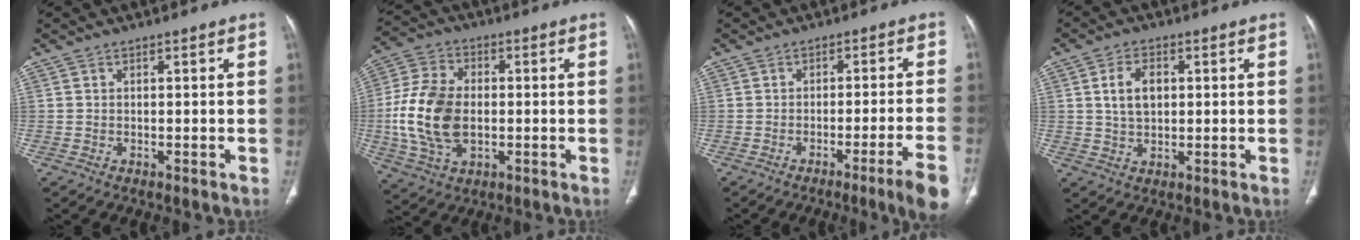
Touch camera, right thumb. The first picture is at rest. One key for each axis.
{"total": 14.8, "fx": -1.3, "fy": 9.5, "fz": 11.3, "tx": -0.230, "ty": 0.009, "tz": -0.019}
{"total": 8.5, "fx": -5.0, "fy": -0.7, "fz": 6.9, "tx": -0.094, "ty": 0.012, "tz": -0.072}
{"total": 5.6, "fx": 1.2, "fy": 3.5, "fz": 4.3, "tx": -0.075, "ty": 0.001, "tz": 0.023}